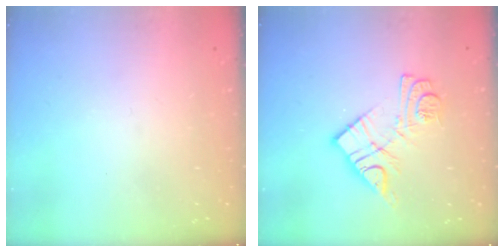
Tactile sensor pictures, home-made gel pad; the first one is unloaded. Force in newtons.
{"total": 11.2, "press": 11.2, "slide": 0.4}